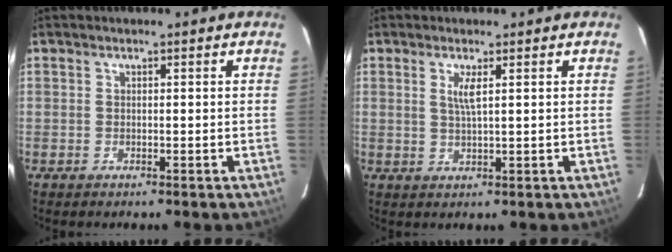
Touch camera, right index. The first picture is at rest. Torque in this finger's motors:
{"motor_torque": [0.12, 0.03, 0.12, 0.04]}